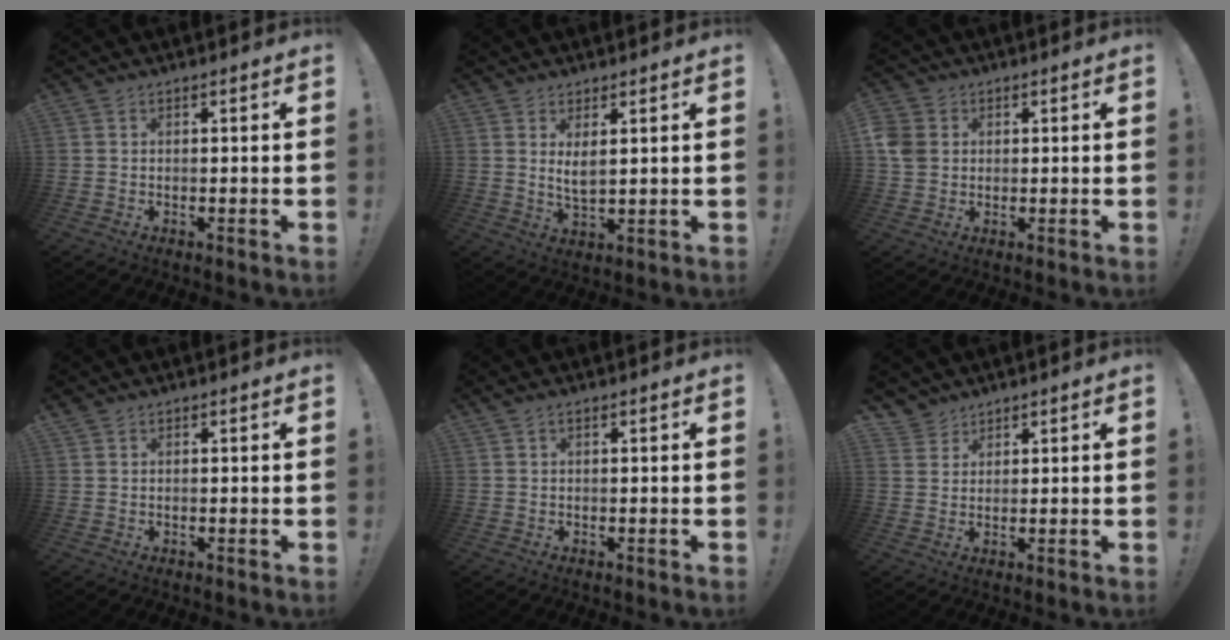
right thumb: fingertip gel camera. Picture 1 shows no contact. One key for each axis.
{"total": 4.3, "fx": 2.0, "fy": 1.3, "fz": 3.6, "tx": -0.059, "ty": -0.013, "tz": 0.033}
{"total": 5.6, "fx": 0.8, "fy": 4.9, "fz": 2.5, "tx": -0.049, "ty": 0.002, "tz": 0.016}
{"total": 0.9, "fx": 0.6, "fy": 0.7, "fz": -0.1, "tx": 0.004, "ty": 0.001, "tz": 0.011}
{"total": 1.2, "fx": 0.6, "fy": 0.4, "fz": 0.9, "tx": -0.017, "ty": 0.001, "tz": 0.010}
{"total": 3.5, "fx": 2.8, "fy": 2.1, "fz": 0.1, "tx": 0.000, "ty": -0.016, "tz": 0.053}